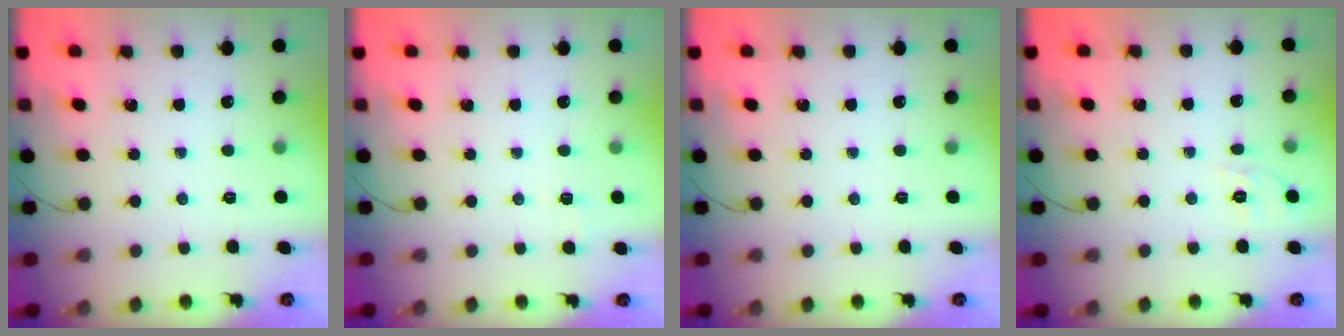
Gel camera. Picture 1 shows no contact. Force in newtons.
{"total": 4.5, "press": 4.3, "slide": 1.3}
{"total": 0.0}
{"total": 1.7, "press": 0.0, "slide": 1.7}